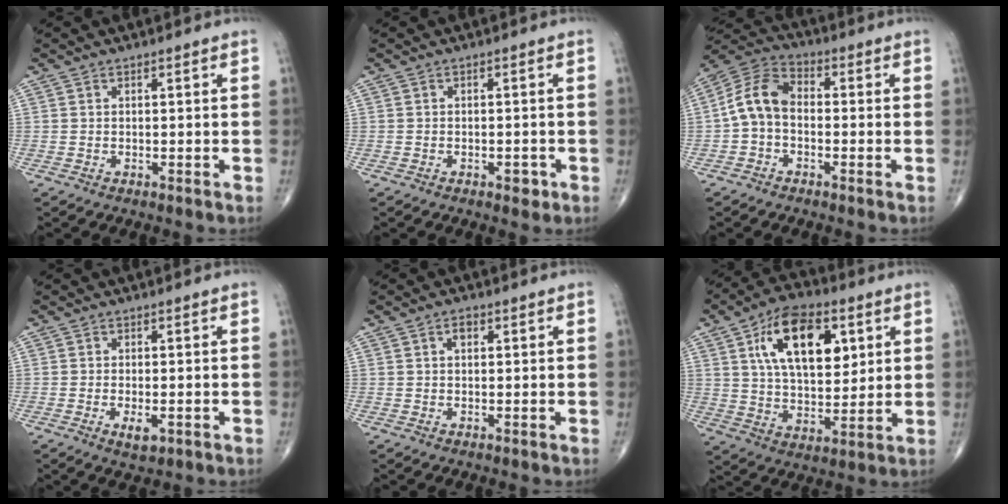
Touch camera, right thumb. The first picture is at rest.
{"total": 2.0, "force": [-1.0, 1.1, 1.4], "torque": [-0.012, 0.004, -0.012]}
{"total": 8.5, "force": [-1.0, 5.7, 6.3], "torque": [-0.113, 0.030, -0.035]}
{"total": 3.1, "force": [-1.0, 1.3, 2.6], "torque": [-0.042, -0.004, -0.014]}
{"total": 1.9, "force": [0.7, 1.1, 1.3], "torque": [-0.016, 0.001, 0.010]}
{"total": 17.9, "force": [6.4, 9.7, 13.6], "torque": [-0.190, -0.018, 0.111]}